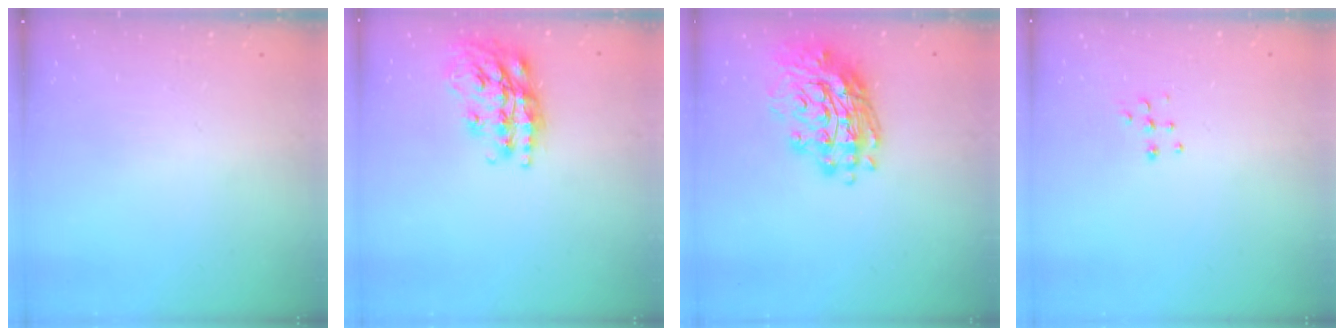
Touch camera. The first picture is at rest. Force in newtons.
{"total": 19.4, "press": 19.4, "slide": 1.4}
{"total": 17.0, "press": 16.9, "slide": 2.2}
{"total": 6.2, "press": 6.1, "slide": 0.7}